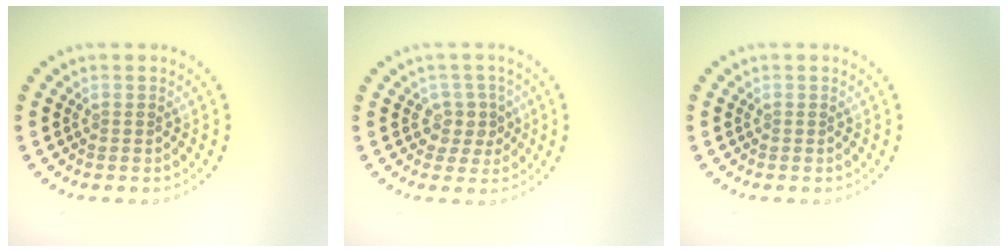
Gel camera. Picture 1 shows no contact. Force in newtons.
{"total": 2.2, "press": 1.9, "slide": 1.1}
{"total": 0.0}